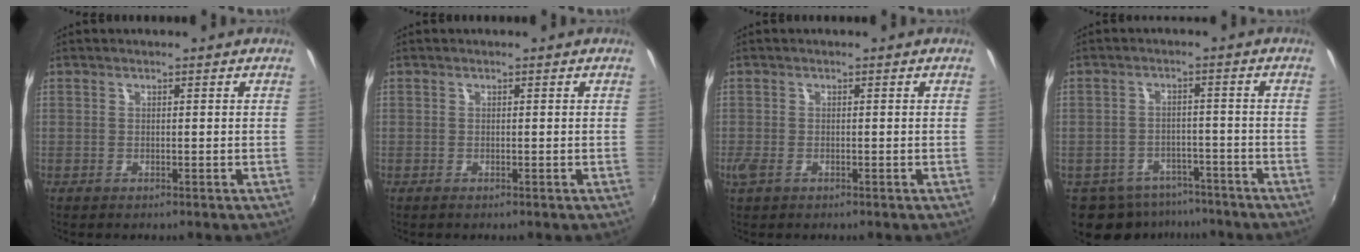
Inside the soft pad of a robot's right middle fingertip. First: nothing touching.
{"total": 0.0}
{"total": 2.3, "force": [-1.1, 1.3, 1.5], "torque": [-0.032, -0.006, -0.022]}
{"total": 11.3, "force": [-8.2, 6.8, 3.6], "torque": [-0.096, 0.000, -0.107]}